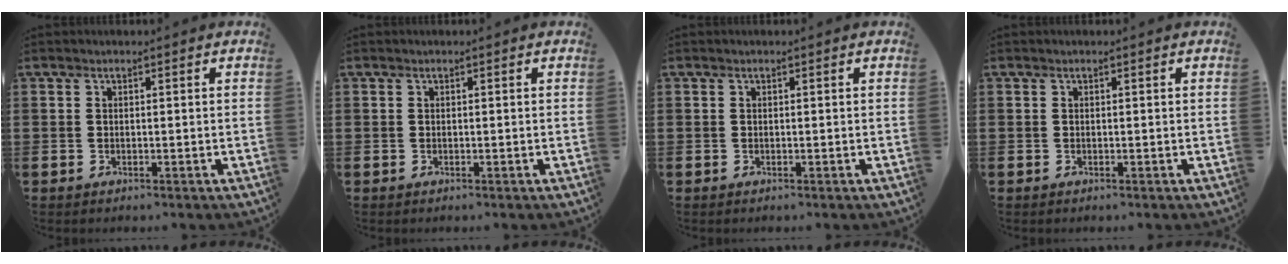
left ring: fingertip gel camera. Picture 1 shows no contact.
{"total": 0.0}
{"total": 0.0}
{"total": 0.0}